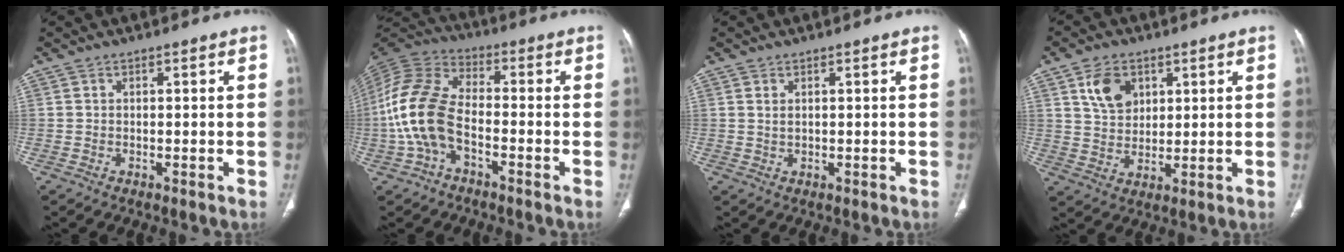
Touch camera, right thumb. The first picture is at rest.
{"total": 13.8, "force": [-3.5, 7.9, 10.8], "torque": [-0.238, 0.035, -0.074]}
{"total": 1.1, "force": [0.6, 0.5, 0.8], "torque": [-0.019, 0.000, 0.017]}
{"total": 7.9, "force": [3.5, 5.5, 4.4], "torque": [-0.057, -0.017, 0.069]}